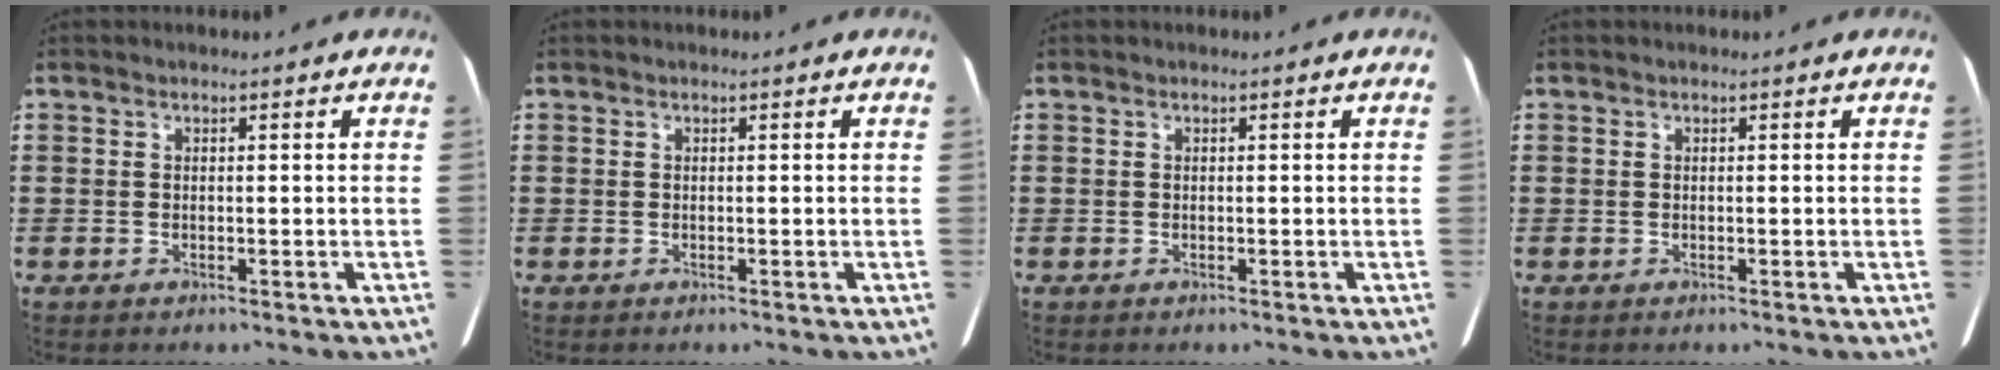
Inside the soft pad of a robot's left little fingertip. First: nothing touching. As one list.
[{"total": 0.0}, {"total": 0.0}, {"total": 0.0}]